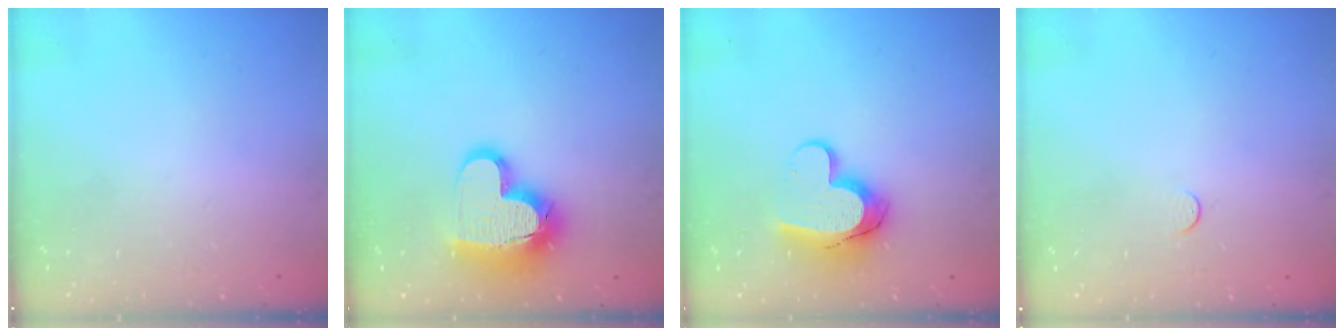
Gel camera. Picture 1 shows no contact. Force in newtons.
{"total": 17.2, "press": 17.2, "slide": 1.4}
{"total": 12.2, "press": 12.2, "slide": 0.9}
{"total": 3.0, "press": 3.0, "slide": 0.3}